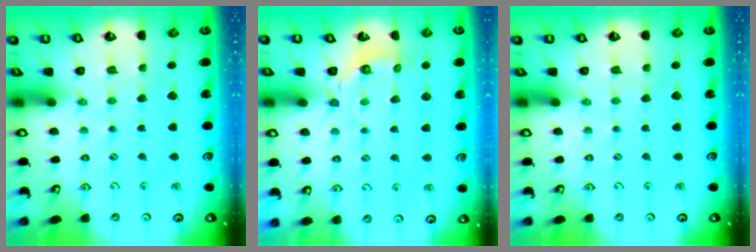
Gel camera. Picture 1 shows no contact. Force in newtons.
{"total": 4.2, "press": 3.9, "slide": 1.6}
{"total": 0.0}